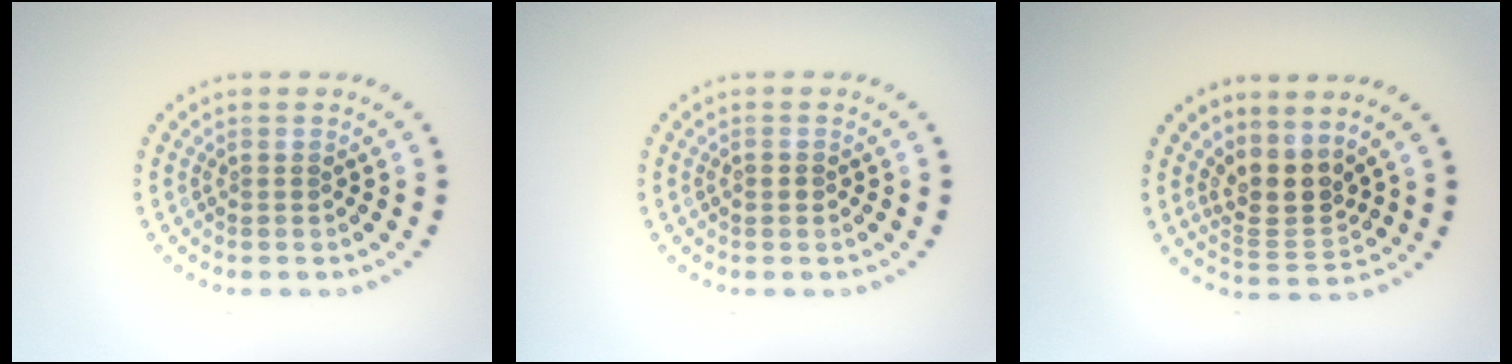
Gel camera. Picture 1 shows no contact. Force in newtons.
{"total": 1.0, "press": 1.0, "slide": 0.2}
{"total": 3.4, "press": 2.6, "slide": 2.1}